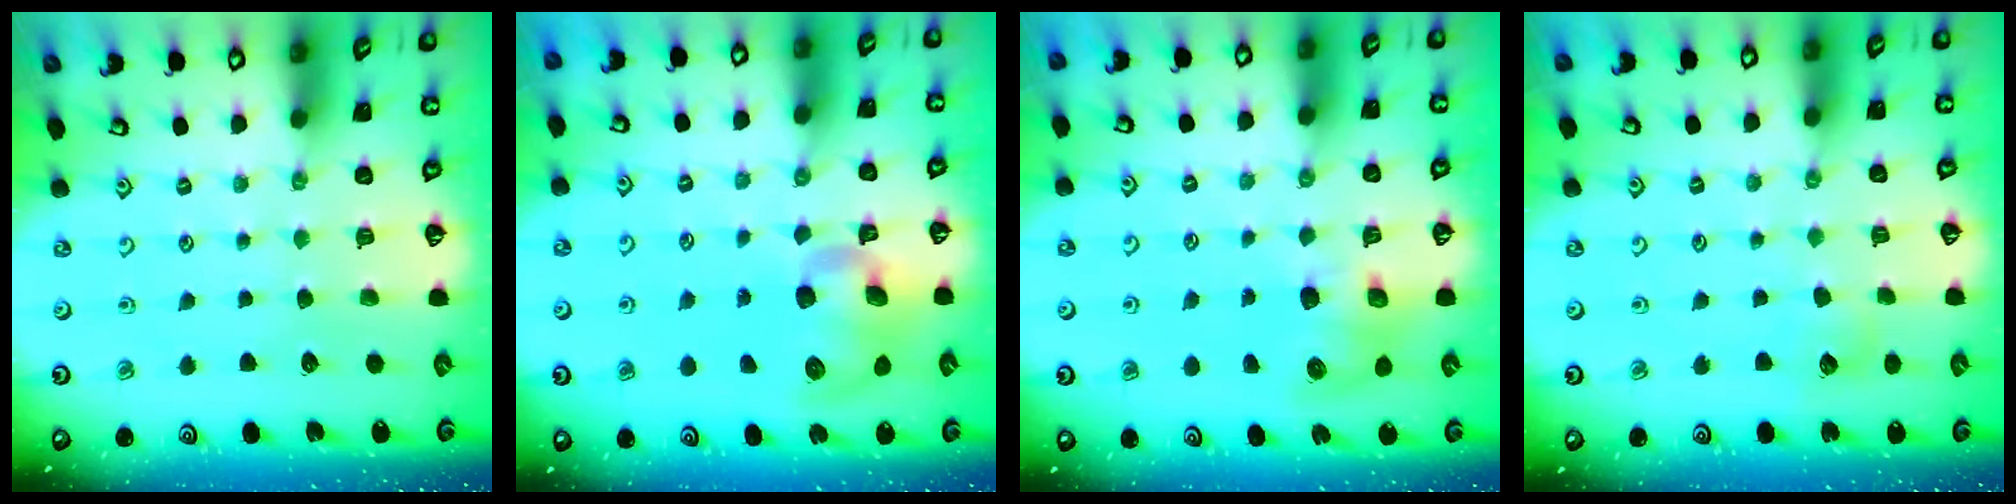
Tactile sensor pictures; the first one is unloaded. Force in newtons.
{"total": 10.3, "press": 10.1, "slide": 1.9}
{"total": 7.3, "press": 7.2, "slide": 1.0}
{"total": 5.2, "press": 5.2, "slide": 0.3}